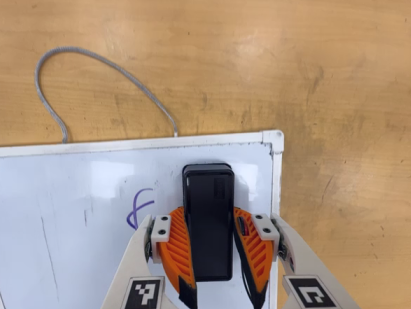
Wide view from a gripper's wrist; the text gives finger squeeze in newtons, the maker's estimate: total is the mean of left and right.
{"total": 12.5, "left": 12.5, "right": 12.6}